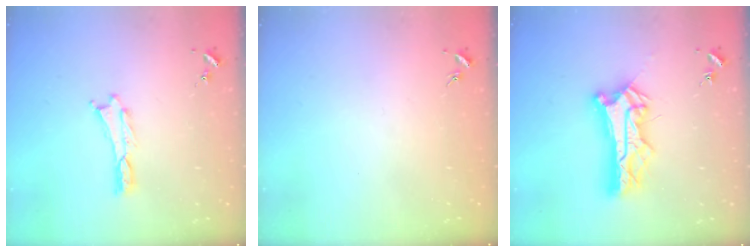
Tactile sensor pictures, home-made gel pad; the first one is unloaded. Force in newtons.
{"total": 0.0}
{"total": 10.5, "press": 10.4, "slide": 1.1}